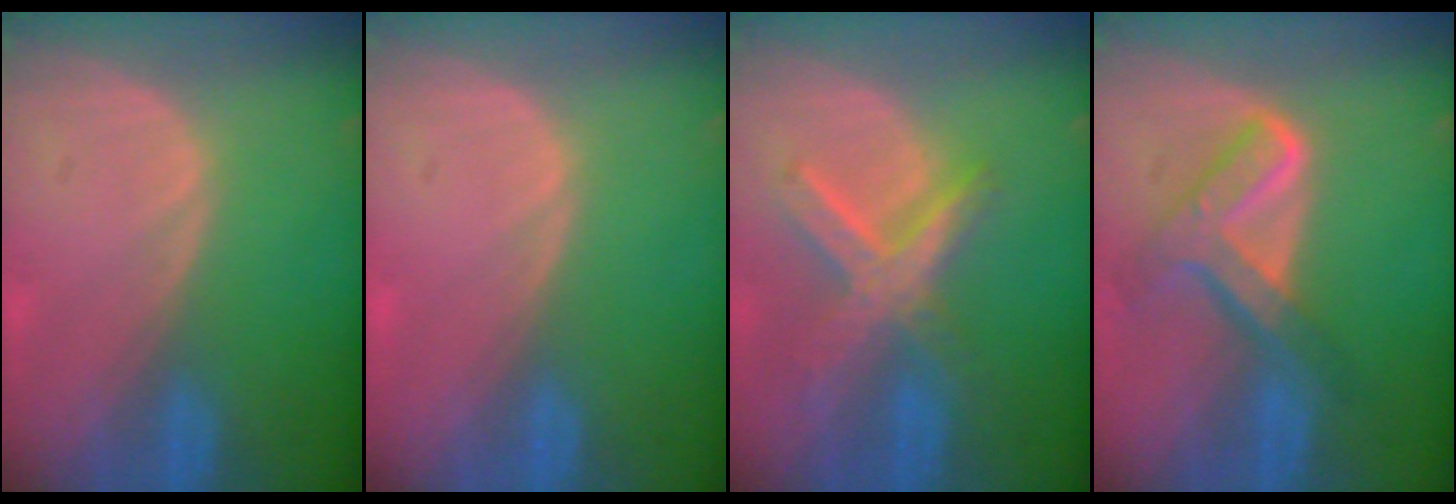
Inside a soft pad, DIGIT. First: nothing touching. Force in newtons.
{"total": 0.5, "press": 0.1, "slide": 0.5}
{"total": 7.8, "press": 6.7, "slide": 3.9}
{"total": 7.7, "press": 6.5, "slide": 4.2}